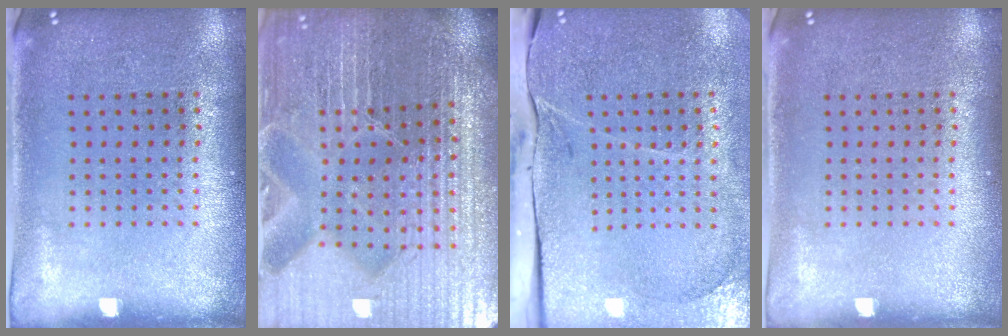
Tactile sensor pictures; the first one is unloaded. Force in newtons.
{"total": 5.4, "press": 5.1, "slide": 1.9}
{"total": 3.4, "press": 3.2, "slide": 1.4}
{"total": 0.0}